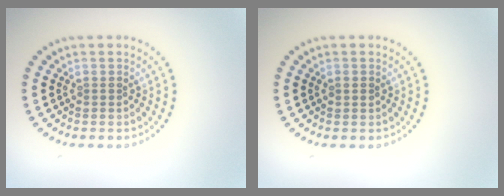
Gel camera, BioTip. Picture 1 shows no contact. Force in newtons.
{"total": 0.9, "press": 0.9, "slide": 0.3}